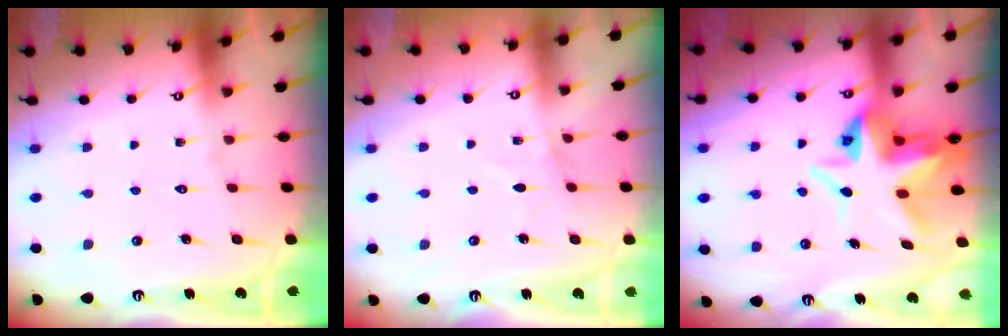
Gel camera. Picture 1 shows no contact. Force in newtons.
{"total": 2.6, "press": 2.6, "slide": 0.3}
{"total": 8.1, "press": 8.1, "slide": 1.0}